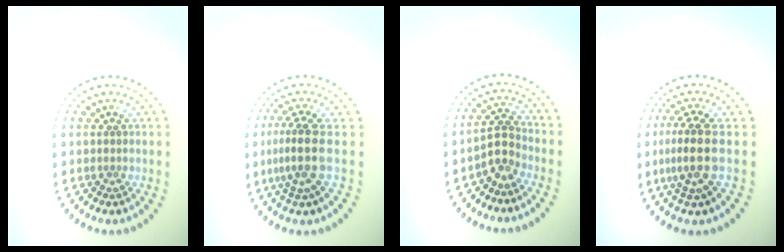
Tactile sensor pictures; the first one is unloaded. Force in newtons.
{"total": 3.6, "press": 2.7, "slide": 2.4}
{"total": 2.3, "press": 1.9, "slide": 1.3}
{"total": 3.7, "press": 3.1, "slide": 2.0}